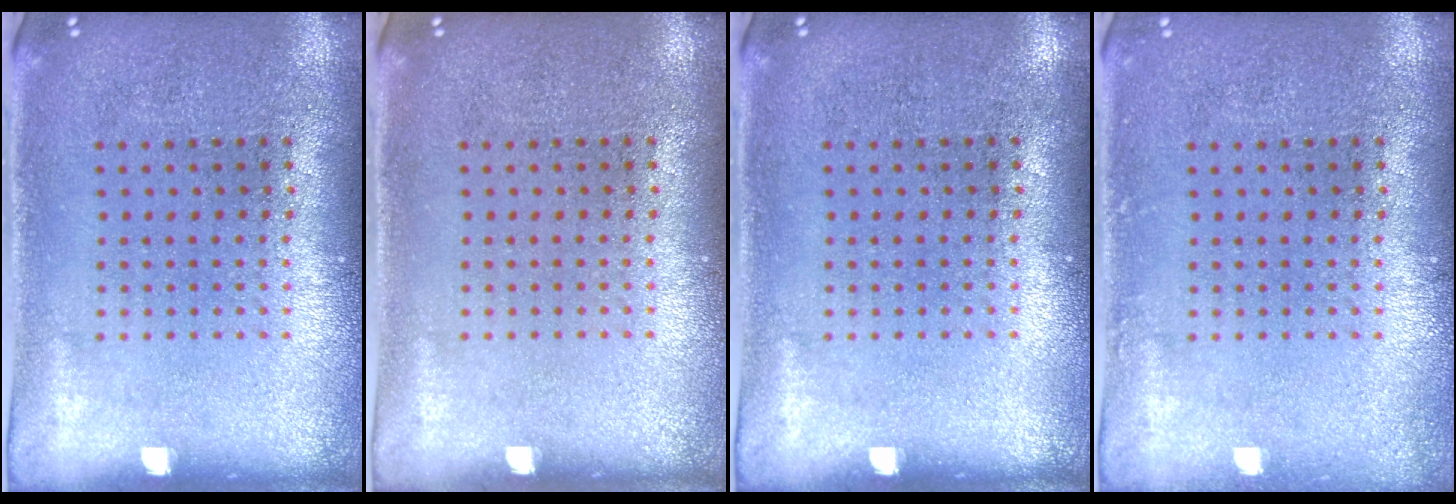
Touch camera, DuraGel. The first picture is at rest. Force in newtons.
{"total": 0.0}
{"total": 0.0}
{"total": 0.7, "press": 0.7, "slide": 0.1}